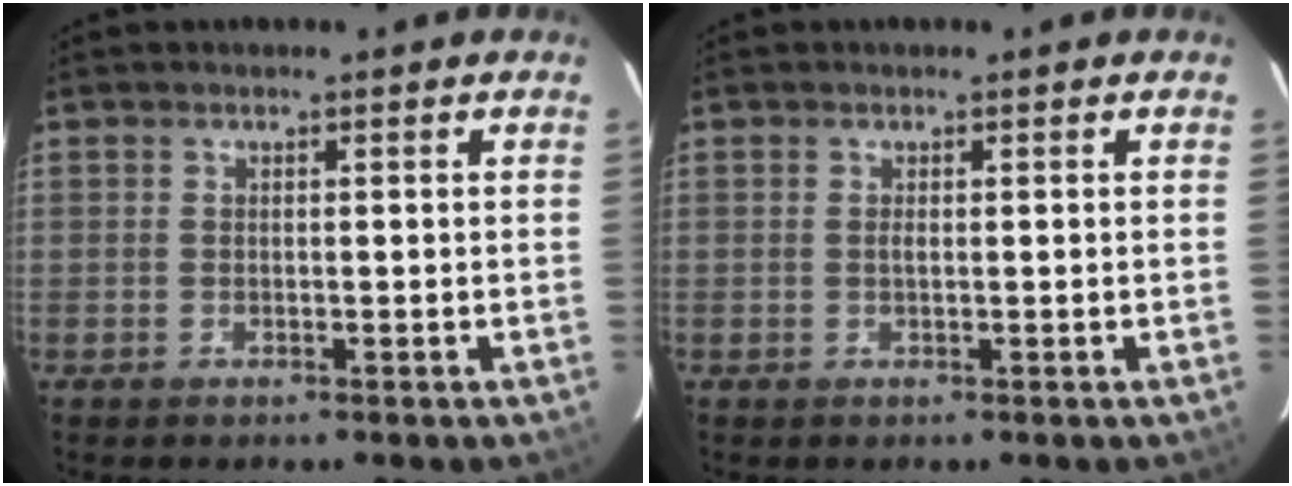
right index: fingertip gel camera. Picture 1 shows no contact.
{"total": 0.0}